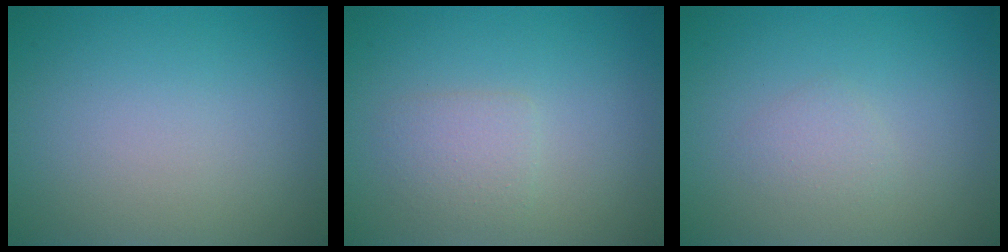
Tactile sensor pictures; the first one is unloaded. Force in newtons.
{"total": 1.9, "press": 1.9, "slide": 0.0}
{"total": 1.1, "press": 1.1, "slide": 0.0}